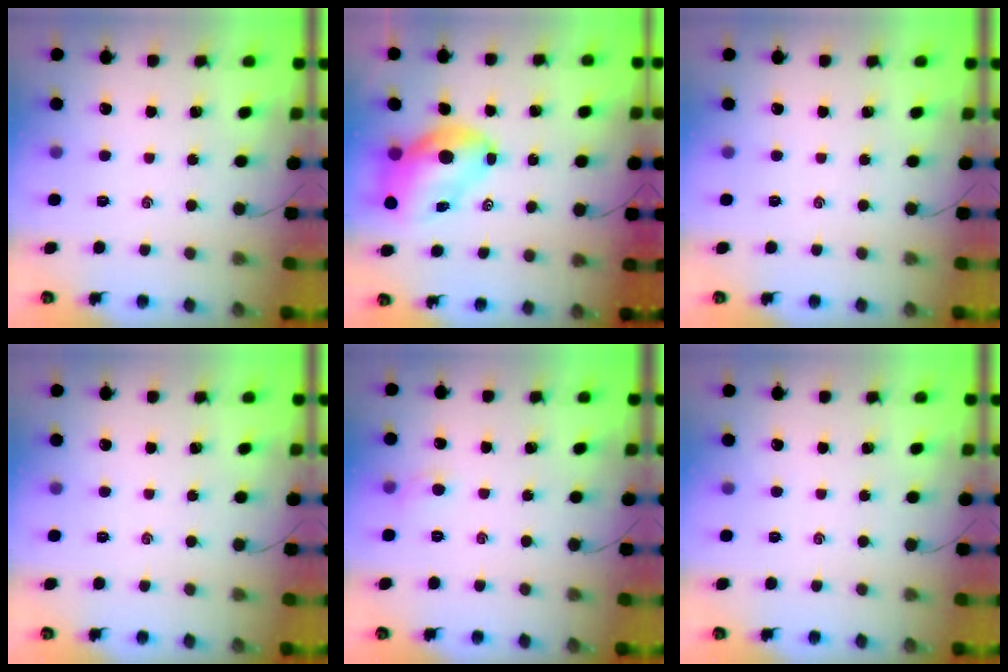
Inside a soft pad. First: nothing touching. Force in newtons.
{"total": 10.4, "press": 9.9, "slide": 3.1}
{"total": 0.0}
{"total": 0.0}
{"total": 4.0, "press": 3.8, "slide": 1.3}
{"total": 0.0}